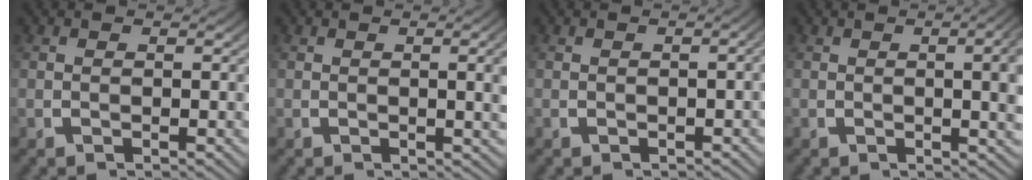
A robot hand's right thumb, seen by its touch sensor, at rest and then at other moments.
{"total": 2.4, "force": [0.2, 0.4, 2.3], "torque": [-0.024, 0.000, 0.005]}
{"total": 0.9, "force": [-0.5, 0.3, 0.8], "torque": [-0.011, 0.001, -0.006]}
{"total": 5.3, "force": [0.5, 1.8, 4.9], "torque": [-0.043, 0.007, 0.005]}